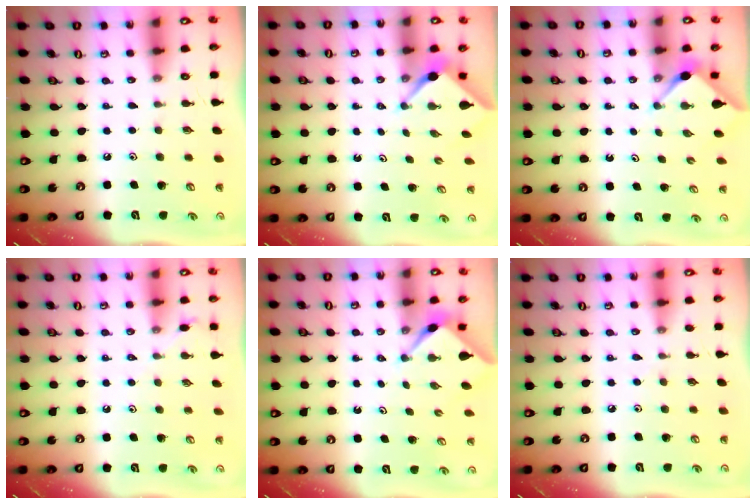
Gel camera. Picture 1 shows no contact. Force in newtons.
{"total": 2.4, "press": 2.4, "slide": 0.3}
{"total": 2.9, "press": 2.9, "slide": 0.4}
{"total": 4.2, "press": 4.2, "slide": 0.6}
{"total": 2.4, "press": 2.4, "slide": 0.3}
{"total": 2.9, "press": 2.8, "slide": 0.4}